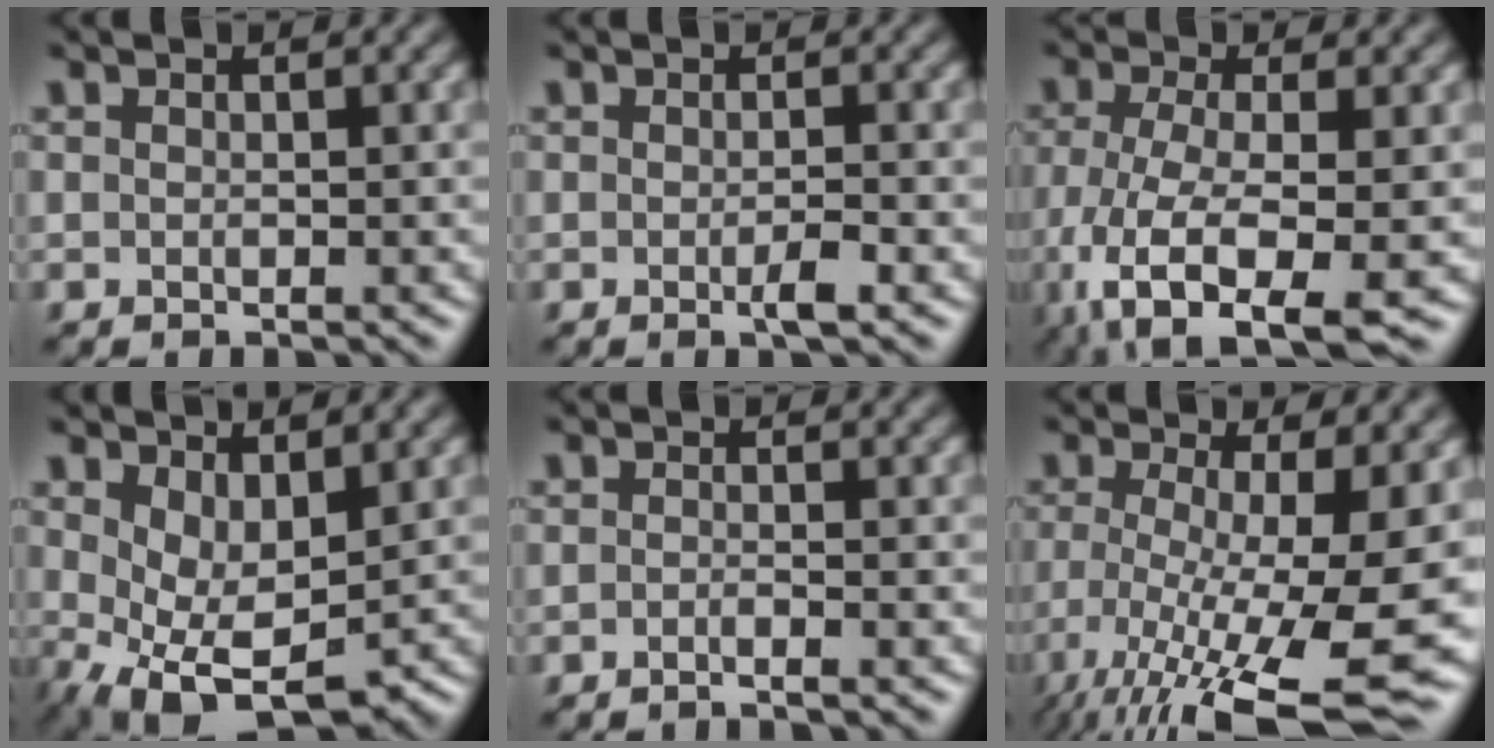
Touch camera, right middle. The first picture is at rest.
{"total": 1.6, "force": [-0.7, 0.2, 1.5], "torque": [-0.026, -0.004, -0.013]}
{"total": 9.7, "force": [-4.7, 3.4, 7.8], "torque": [-0.160, -0.024, -0.081]}
{"total": 6.0, "force": [-0.2, 3.3, 5.0], "torque": [-0.109, -0.017, 0.012]}
{"total": 1.4, "force": [-0.8, 0.4, 1.0], "torque": [-0.008, -0.006, -0.024]}
{"total": 15.1, "force": [-6.2, 4.3, 13.1], "torque": [-0.249, -0.035, -0.085]}